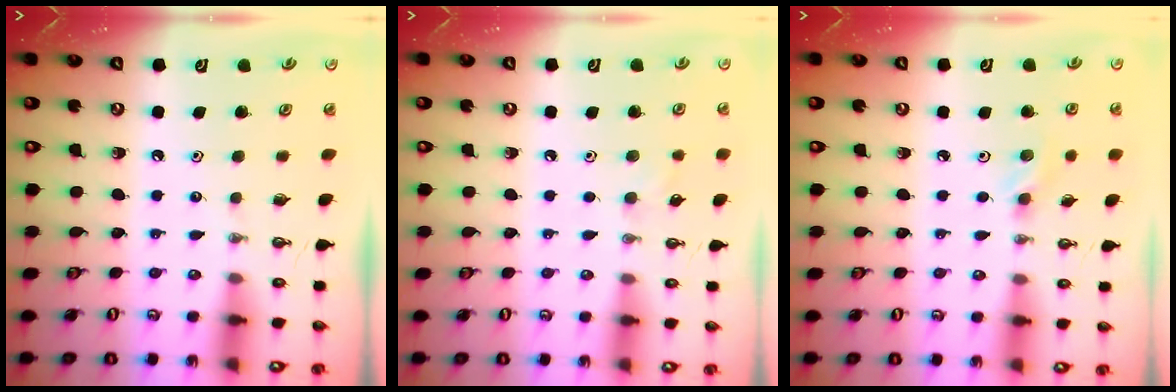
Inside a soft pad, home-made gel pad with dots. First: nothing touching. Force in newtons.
{"total": 6.1, "press": 5.8, "slide": 2.1}
{"total": 5.5, "press": 5.5, "slide": 0.9}